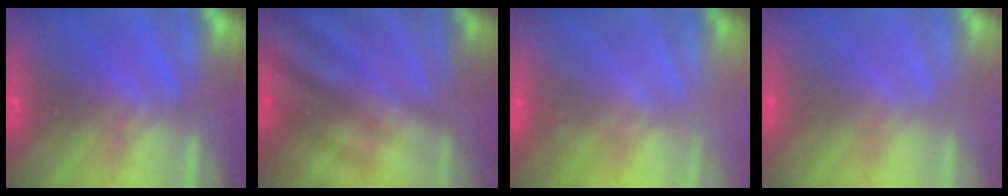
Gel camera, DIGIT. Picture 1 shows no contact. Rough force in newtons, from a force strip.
{"total": 2.4}
{"total": 2.6}
{"total": 2.7}